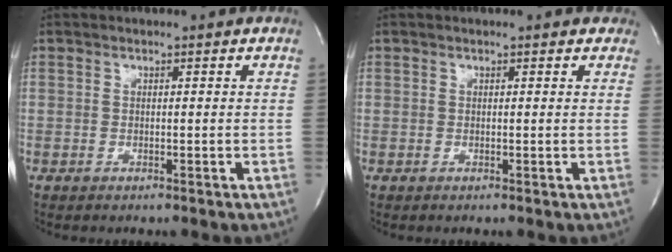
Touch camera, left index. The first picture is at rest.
{"total": 2.3, "force": [1.8, 1.2, 0.8], "torque": [-0.005, 0.004, 0.006]}